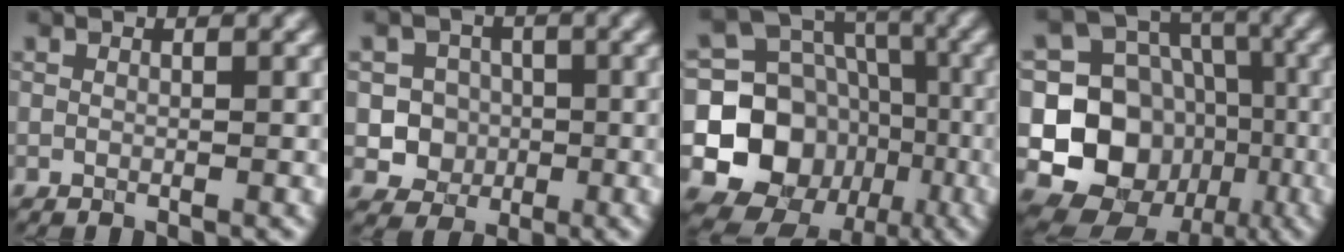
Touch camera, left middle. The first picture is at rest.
{"total": 3.5, "force": [-0.5, 3.3, 1.0], "torque": [0.001, 0.001, -0.026]}
{"total": 11.5, "force": [-2.9, 9.9, 5.1], "torque": [-0.092, -0.002, -0.075]}
{"total": 12.6, "force": [-2.8, 11.1, 5.2], "torque": [-0.102, -0.002, -0.072]}